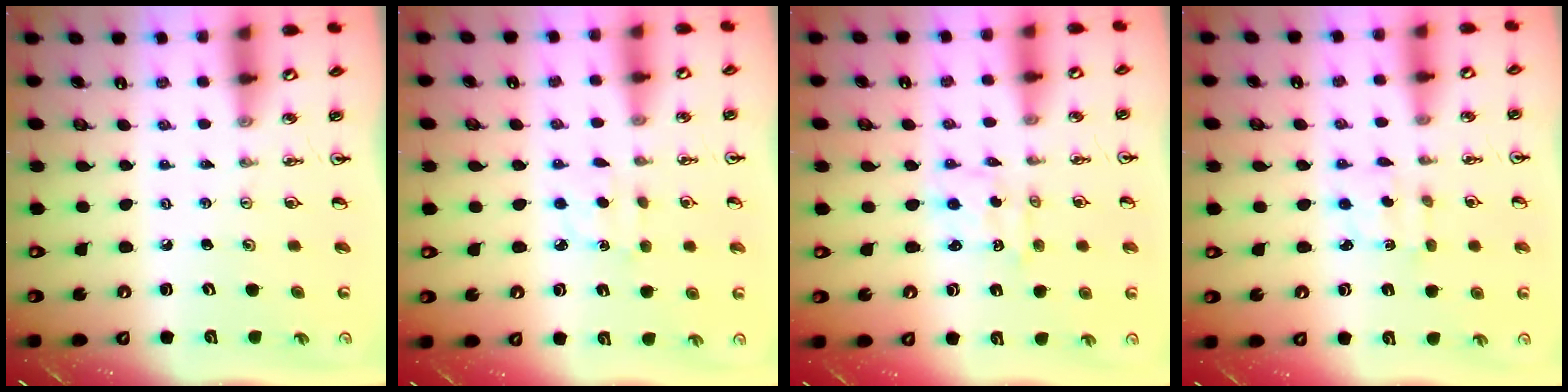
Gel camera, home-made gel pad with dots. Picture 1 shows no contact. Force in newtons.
{"total": 3.7, "press": 3.6, "slide": 0.5}
{"total": 0.9, "press": 0.9, "slide": 0.1}
{"total": 2.9, "press": 2.8, "slide": 0.6}